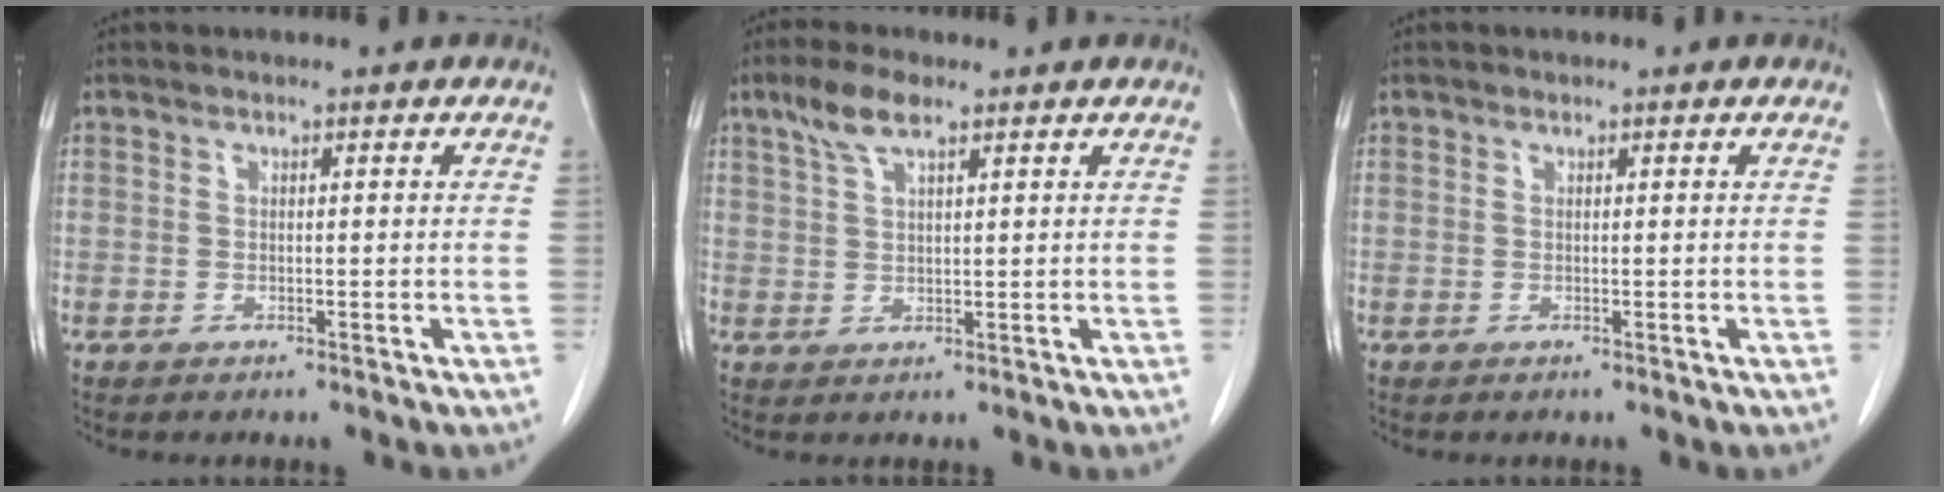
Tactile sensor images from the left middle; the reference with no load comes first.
{"total": 4.8, "force": [3.1, 1.1, 3.5], "torque": [-0.082, 0.011, 0.064]}
{"total": 0.0}